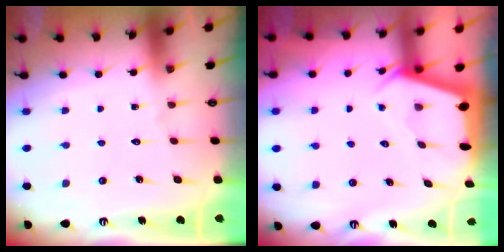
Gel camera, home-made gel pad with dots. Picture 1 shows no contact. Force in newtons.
{"total": 2.3, "press": 2.3, "slide": 0.3}